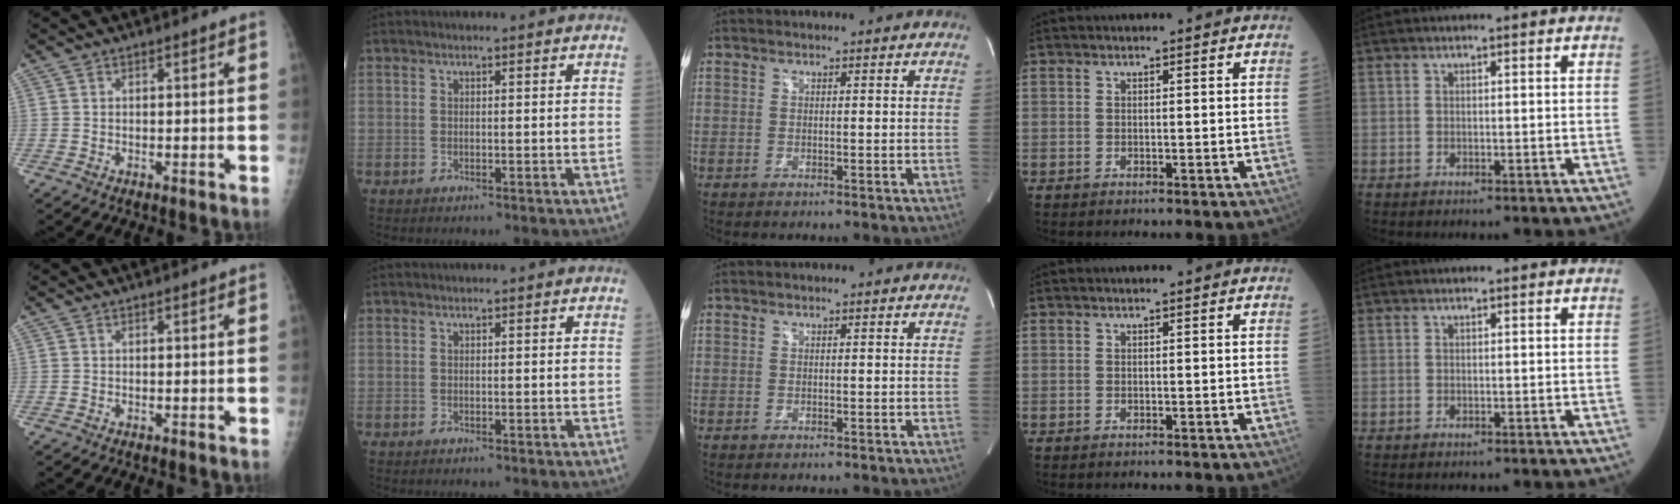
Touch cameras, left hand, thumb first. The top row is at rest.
{}